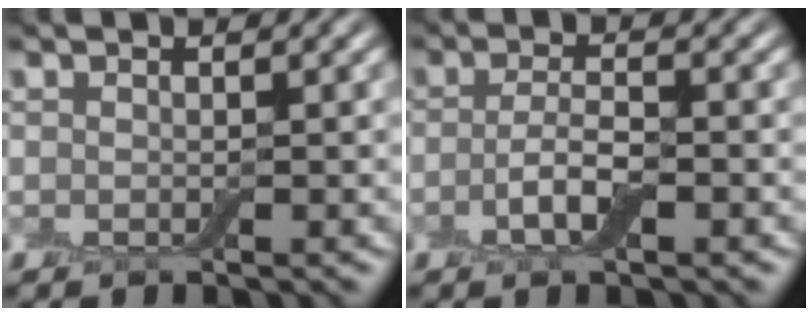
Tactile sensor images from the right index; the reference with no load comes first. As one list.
[{"total": 3.0, "force": [-0.9, 1.0, 2.7], "torque": [-0.058, 0.000, -0.023]}]